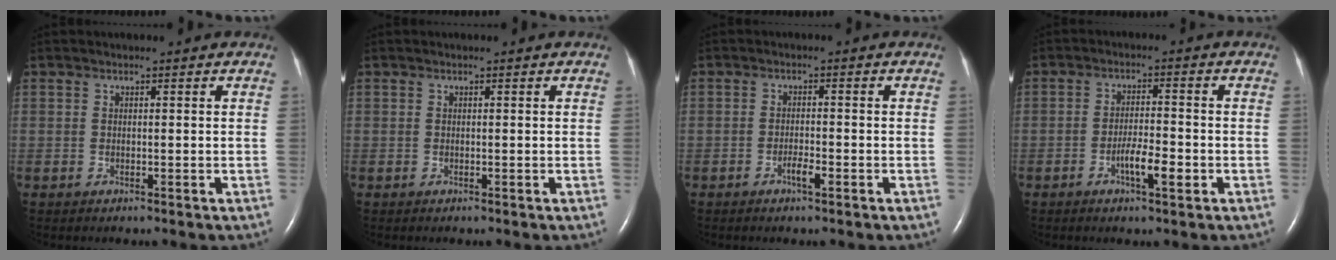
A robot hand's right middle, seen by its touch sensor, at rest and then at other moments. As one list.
[{"total": 0.0}, {"total": 1.9, "force": [-1.1, 0.2, 1.6], "torque": [-0.029, 0.001, -0.020]}, {"total": 4.4, "force": [-1.9, 0.7, 3.9], "torque": [-0.070, 0.001, -0.031]}]